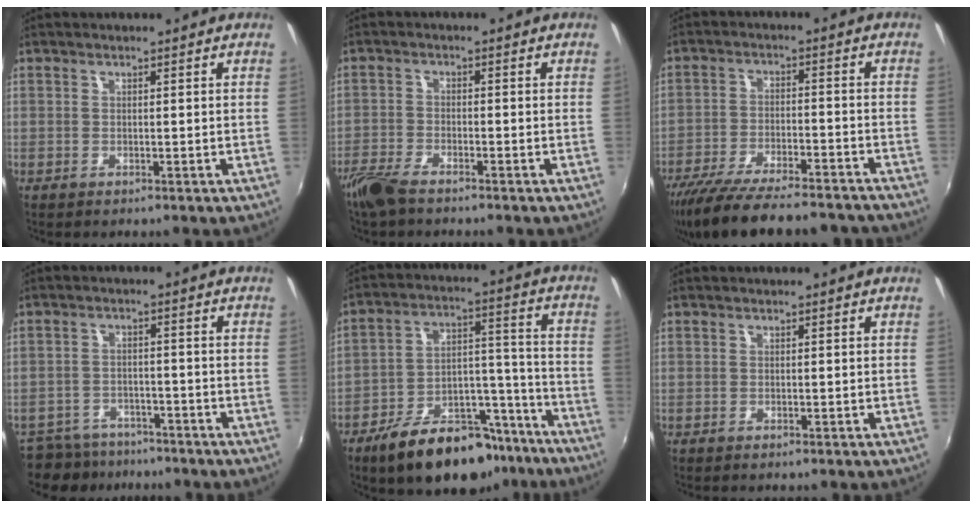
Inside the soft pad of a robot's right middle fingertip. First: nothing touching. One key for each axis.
{"total": 5.5, "fx": -4.5, "fy": 1.4, "fz": 2.7, "tx": -0.078, "ty": -0.012, "tz": -0.093}
{"total": 21.5, "fx": -18.5, "fy": 4.7, "fz": 9.7, "tx": -0.188, "ty": -0.037, "tz": -0.275}
{"total": 10.3, "fx": -8.8, "fy": 4.8, "fz": 2.5, "tx": -0.075, "ty": -0.003, "tz": -0.135}
{"total": 19.5, "fx": -13.9, "fy": 9.6, "fz": 9.7, "tx": -0.164, "ty": 0.038, "tz": -0.192}
{"total": 0.0}